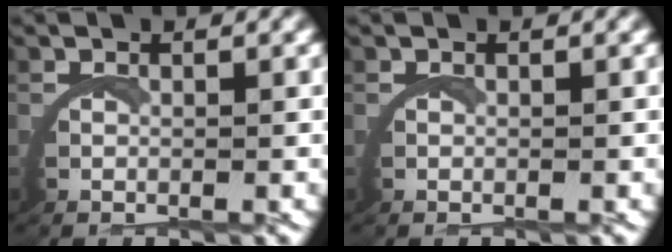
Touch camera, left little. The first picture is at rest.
{"total": 0.0}